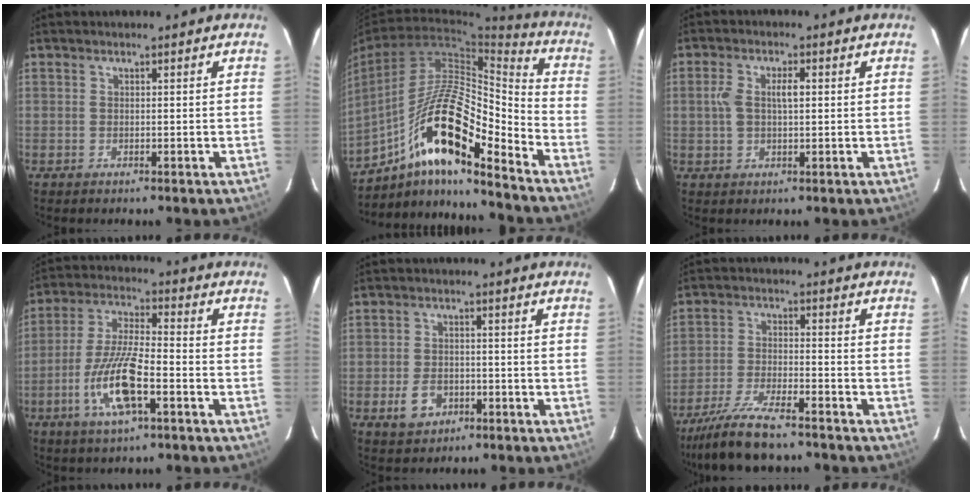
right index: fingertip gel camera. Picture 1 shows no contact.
{"total": 17.9, "force": [-10.6, 3.3, 14.0], "torque": [-0.267, 0.016, -0.184]}
{"total": 4.8, "force": [0.7, 1.9, 4.3], "torque": [-0.095, 0.014, 0.015]}
{"total": 11.6, "force": [-4.4, 2.3, 10.5], "torque": [-0.216, -0.005, -0.081]}
{"total": 4.6, "force": [-1.9, 3.4, 2.4], "torque": [-0.048, 0.001, -0.026]}
{"total": 10.6, "force": [-8.9, 1.3, 5.7], "torque": [-0.104, -0.029, -0.155]}